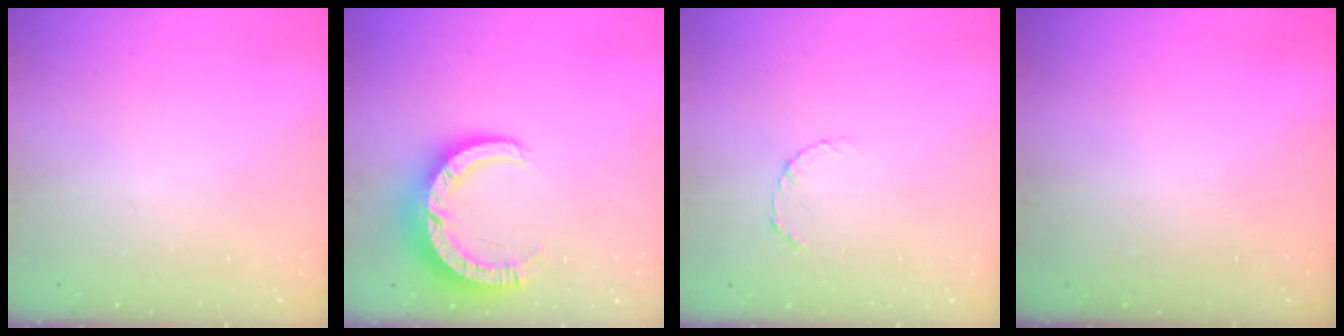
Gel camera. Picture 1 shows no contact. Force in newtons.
{"total": 9.2, "press": 9.2, "slide": 0.7}
{"total": 3.5, "press": 3.5, "slide": 0.4}
{"total": 0.0}